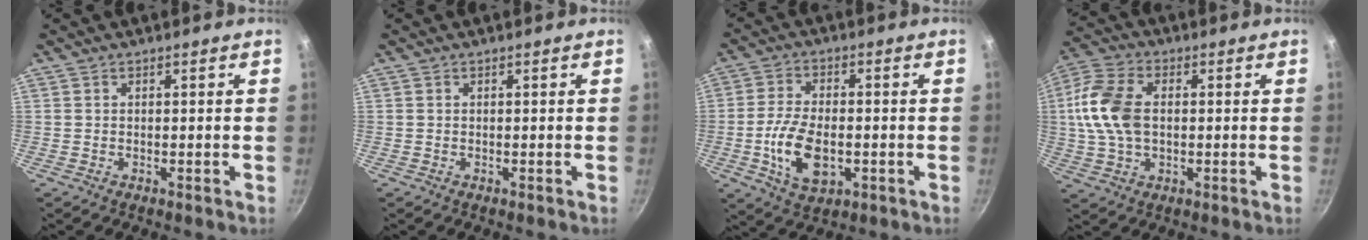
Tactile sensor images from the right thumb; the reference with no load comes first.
{"total": 0.0}
{"total": 11.0, "force": [-2.3, 6.2, 8.8], "torque": [-0.165, 0.009, -0.039]}
{"total": 12.5, "force": [0.7, 8.0, 9.5], "torque": [-0.188, 0.018, 0.003]}